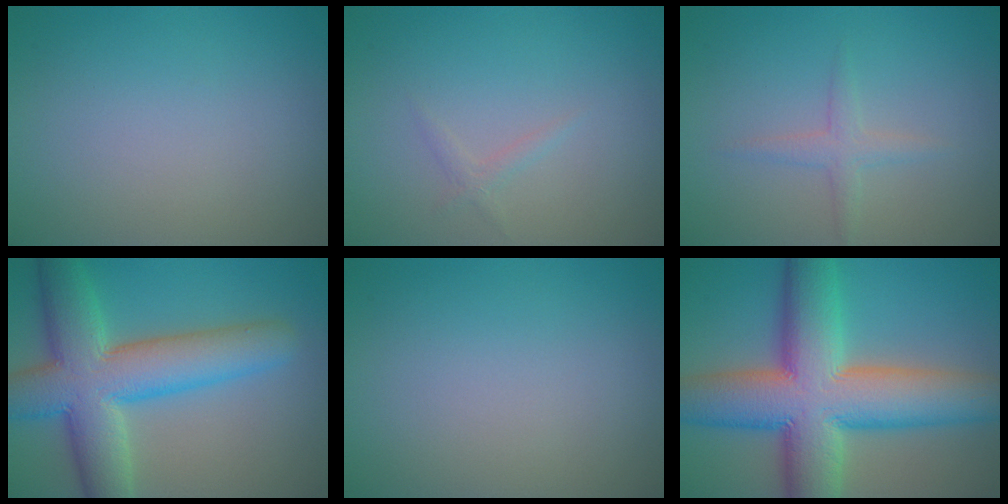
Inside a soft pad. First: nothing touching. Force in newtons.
{"total": 0.8, "press": 0.8, "slide": 0.0}
{"total": 1.6, "press": 1.6, "slide": 0.0}
{"total": 10.5, "press": 10.5, "slide": 0.5}
{"total": 0.0}
{"total": 14.2, "press": 14.2, "slide": 0.8}